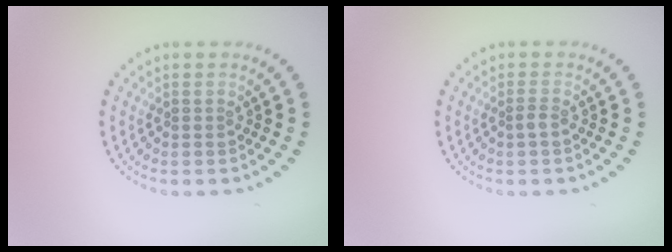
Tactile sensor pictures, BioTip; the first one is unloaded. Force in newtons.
{"total": 0.9, "press": 0.6, "slide": 0.6}